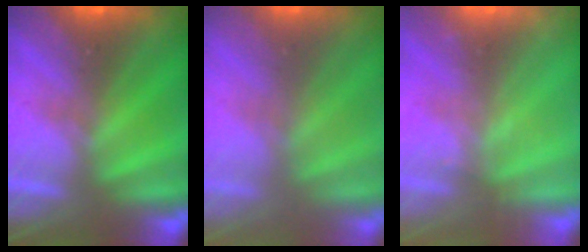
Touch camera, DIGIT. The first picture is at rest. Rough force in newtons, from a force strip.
{"total": 2.4}
{"total": 2.2}